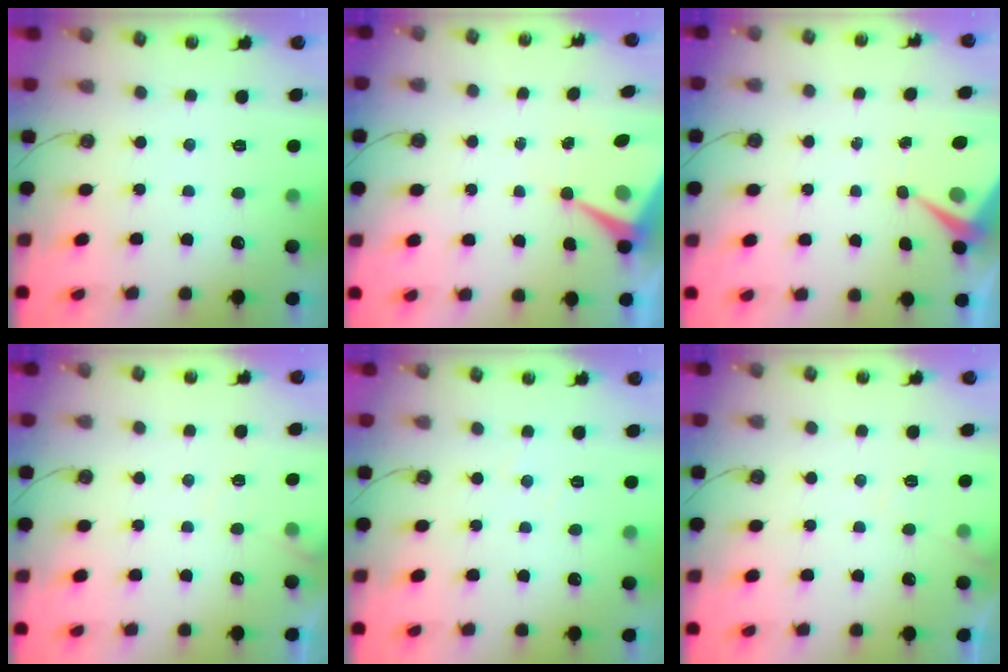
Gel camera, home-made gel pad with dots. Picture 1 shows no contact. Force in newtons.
{"total": 9.0, "press": 9.0, "slide": 0.7}
{"total": 6.8, "press": 6.7, "slide": 0.7}
{"total": 5.2, "press": 5.2, "slide": 0.6}
{"total": 3.9, "press": 3.8, "slide": 0.6}
{"total": 4.5, "press": 4.4, "slide": 0.7}